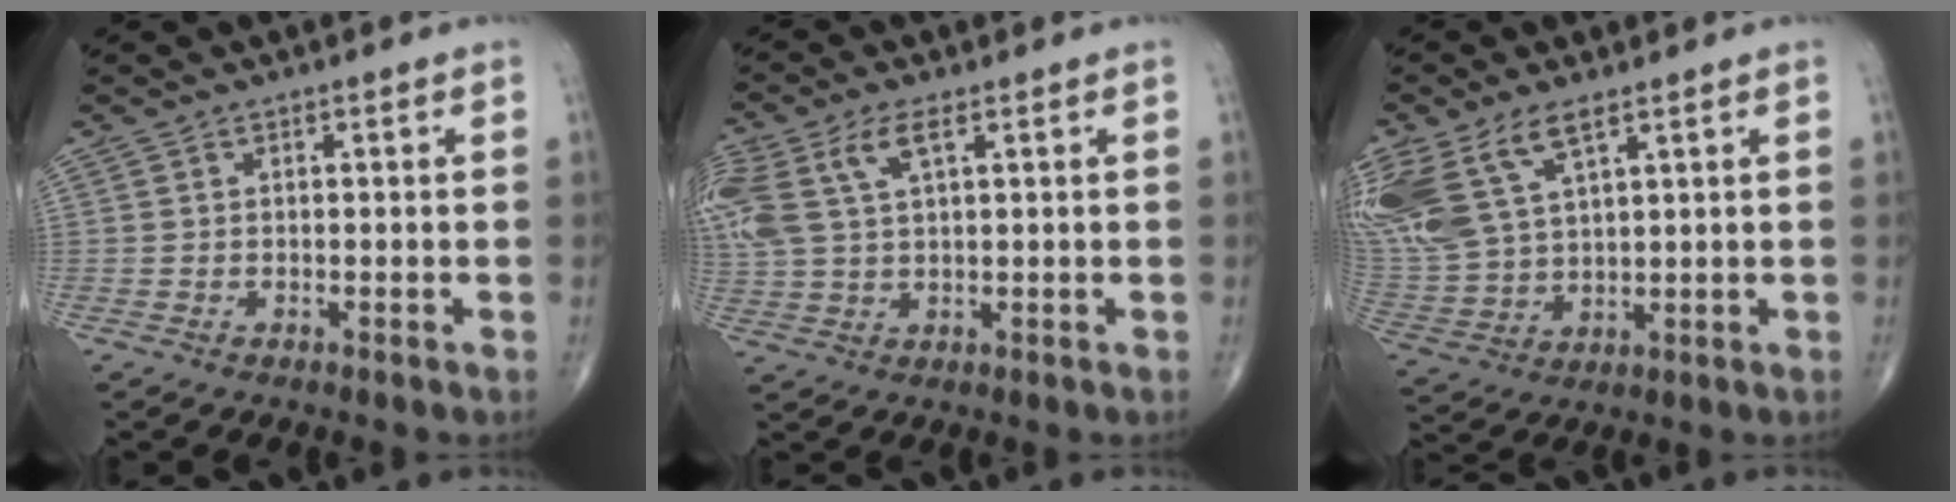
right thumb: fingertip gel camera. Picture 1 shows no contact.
{"total": 12.5, "force": [4.6, 6.1, 10.0], "torque": [-0.255, 0.011, 0.091]}
{"total": 17.7, "force": [8.9, 9.0, 12.4], "torque": [-0.301, -0.009, 0.185]}